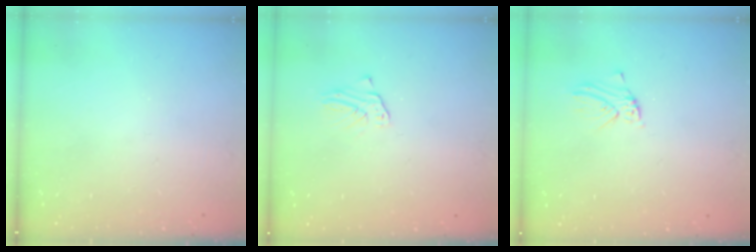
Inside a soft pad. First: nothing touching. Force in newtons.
{"total": 1.2, "press": 1.2, "slide": 0.1}
{"total": 2.1, "press": 2.1, "slide": 0.2}